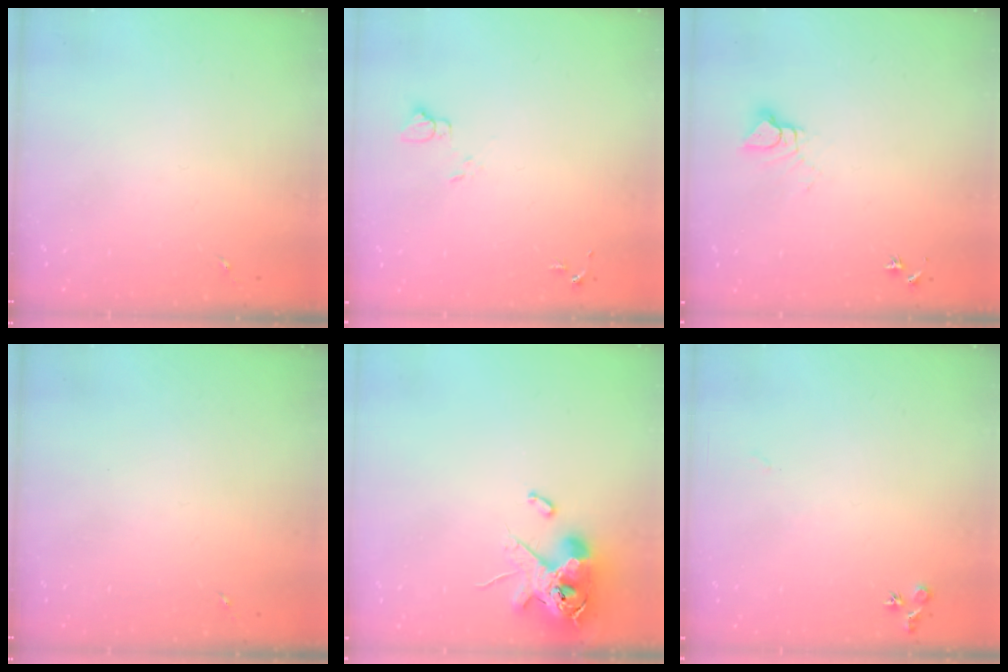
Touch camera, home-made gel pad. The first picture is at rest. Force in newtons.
{"total": 4.5, "press": 4.5, "slide": 0.4}
{"total": 4.7, "press": 4.7, "slide": 0.3}
{"total": 0.0}
{"total": 12.9, "press": 12.7, "slide": 2.2}
{"total": 6.6, "press": 6.6, "slide": 0.6}